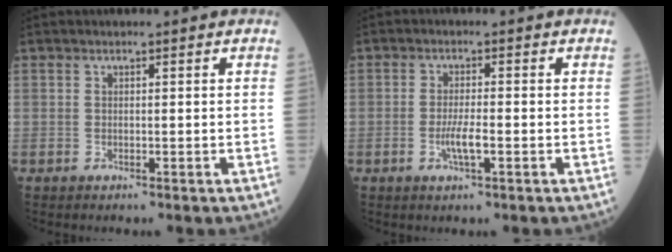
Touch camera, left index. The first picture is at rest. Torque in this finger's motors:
{"motor_torque": [0.66, 0.25, 0.09, 0.03]}